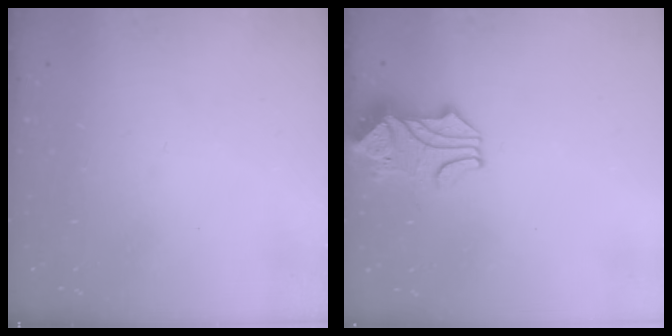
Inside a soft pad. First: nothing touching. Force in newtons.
{"total": 2.3, "press": 2.0, "slide": 1.2}